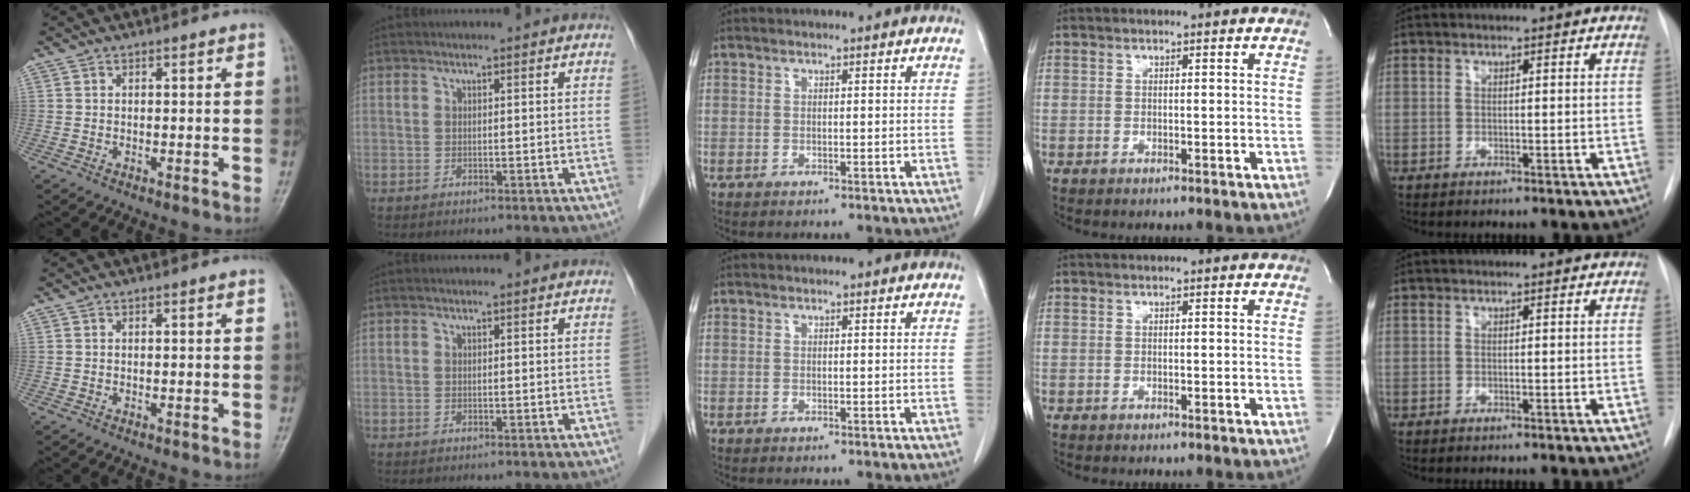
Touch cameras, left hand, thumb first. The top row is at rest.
{}